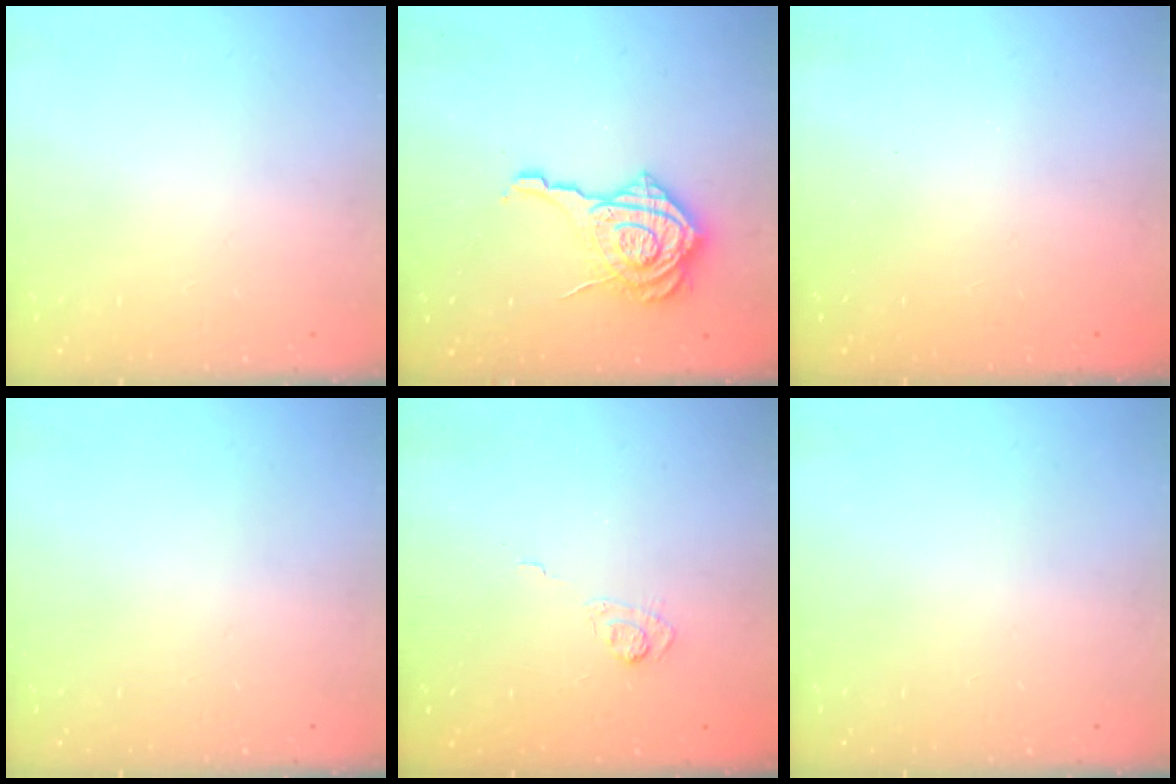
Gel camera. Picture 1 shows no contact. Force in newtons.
{"total": 13.9, "press": 13.8, "slide": 1.7}
{"total": 2.3, "press": 2.2, "slide": 0.7}
{"total": 0.0}
{"total": 3.8, "press": 3.5, "slide": 1.6}
{"total": 0.0}